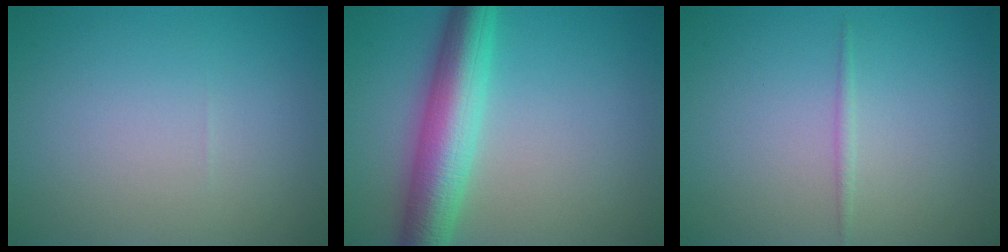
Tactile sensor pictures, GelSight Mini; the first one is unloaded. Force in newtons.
{"total": 7.1, "press": 7.1, "slide": 0.0}
{"total": 0.7, "press": 0.7, "slide": 0.0}